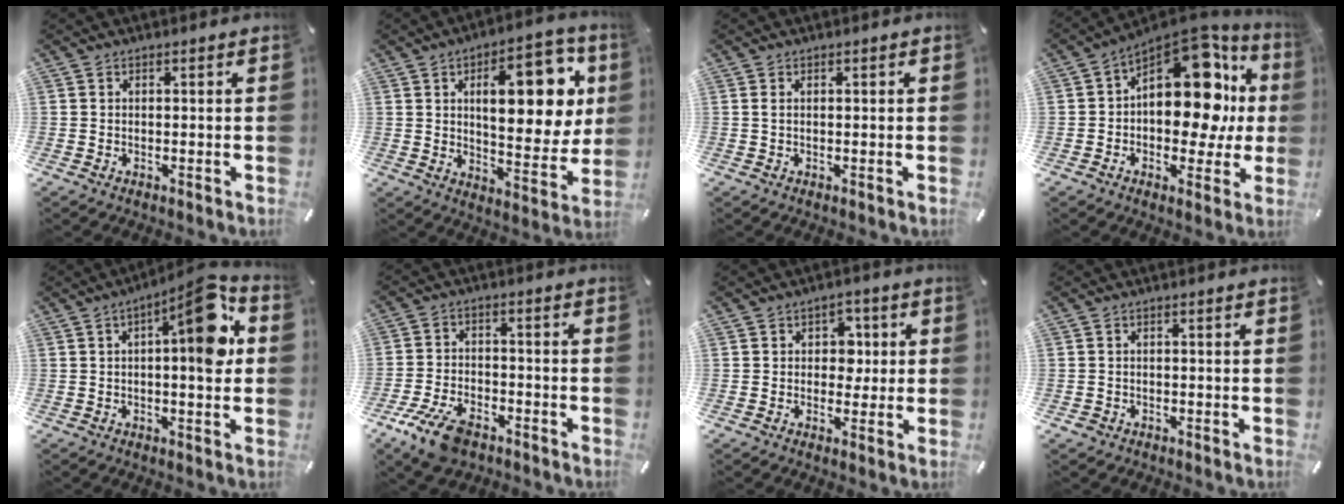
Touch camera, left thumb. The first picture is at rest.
{"total": 20.8, "force": [6.8, 9.6, 17.1], "torque": [-0.228, -0.018, 0.104]}
{"total": 1.0, "force": [0.1, 0.4, 0.9], "torque": [-0.018, 0.003, 0.000]}
{"total": 19.5, "force": [4.5, 12.1, 14.6], "torque": [-0.182, -0.041, 0.073]}
{"total": 14.3, "force": [3.4, 4.7, 13.1], "torque": [-0.167, -0.020, 0.046]}
{"total": 9.9, "force": [-6.4, 4.9, 5.8], "torque": [-0.124, 0.027, -0.120]}
{"total": 5.8, "force": [0.5, 4.8, 3.2], "torque": [-0.039, 0.003, 0.001]}
{"total": 1.5, "force": [-0.8, 1.2, 0.4], "torque": [-0.008, 0.005, -0.019]}